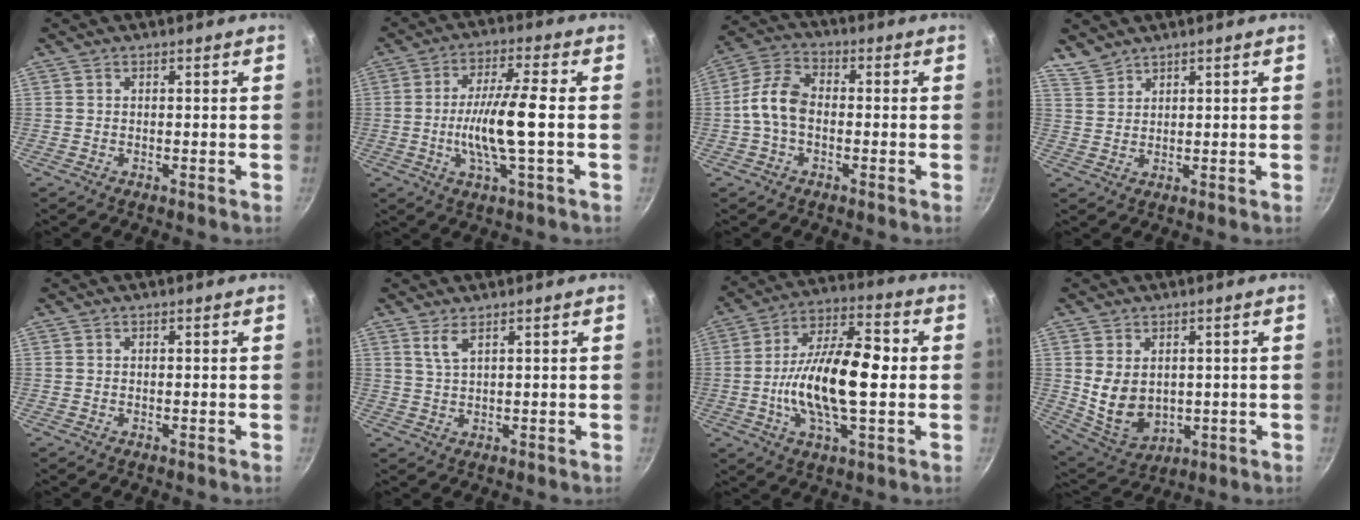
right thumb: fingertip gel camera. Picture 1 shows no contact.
{"total": 11.3, "force": [-1.3, 1.8, 11.0], "torque": [-0.210, 0.015, -0.028]}
{"total": 8.3, "force": [-1.1, 5.2, 6.3], "torque": [-0.118, 0.034, -0.035]}
{"total": 3.1, "force": [2.9, 1.1, 0.2], "torque": [-0.005, 0.004, 0.068]}
{"total": 0.0}
{"total": 2.6, "force": [1.6, 0.7, 2.0], "torque": [-0.044, -0.009, 0.038]}
{"total": 18.3, "force": [-1.1, 7.8, 16.5], "torque": [-0.281, 0.029, -0.029]}
{"total": 9.9, "force": [1.0, 7.2, 6.7], "torque": [-0.106, -0.018, 0.048]}